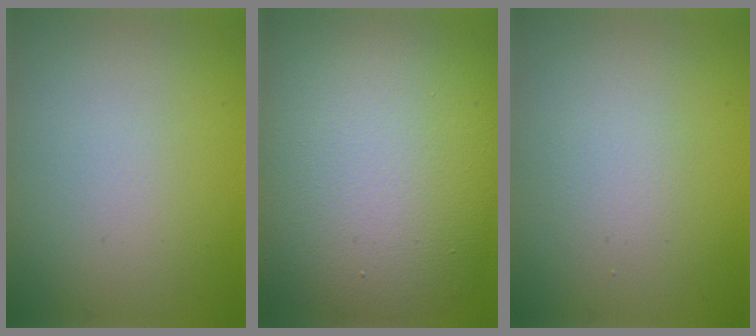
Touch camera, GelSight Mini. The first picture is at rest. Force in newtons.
{"total": 14.6, "press": 14.5, "slide": 1.1}
{"total": 1.4, "press": 1.4, "slide": 0.1}